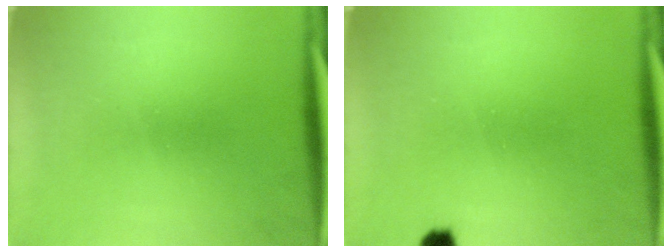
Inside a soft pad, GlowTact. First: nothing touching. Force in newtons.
{"total": 2.2}